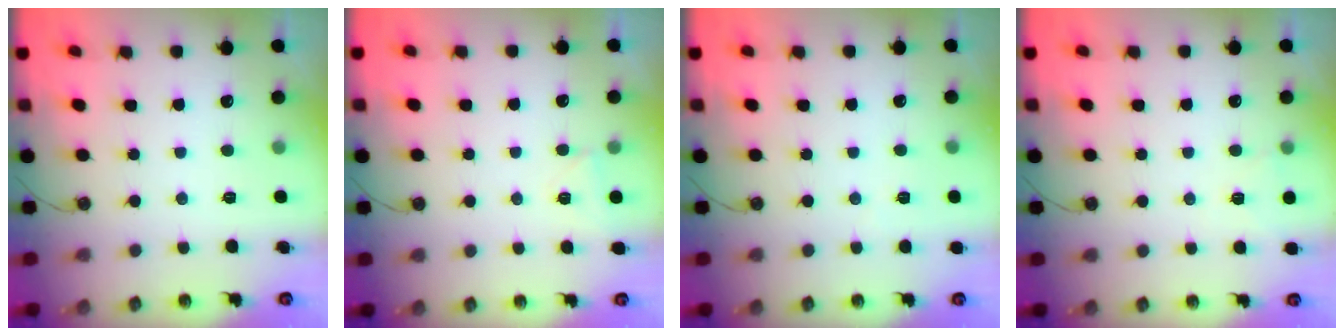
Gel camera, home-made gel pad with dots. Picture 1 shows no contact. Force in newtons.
{"total": 3.5, "press": 3.4, "slide": 0.6}
{"total": 2.0, "press": 1.9, "slide": 0.8}
{"total": 3.4, "press": 3.1, "slide": 1.4}